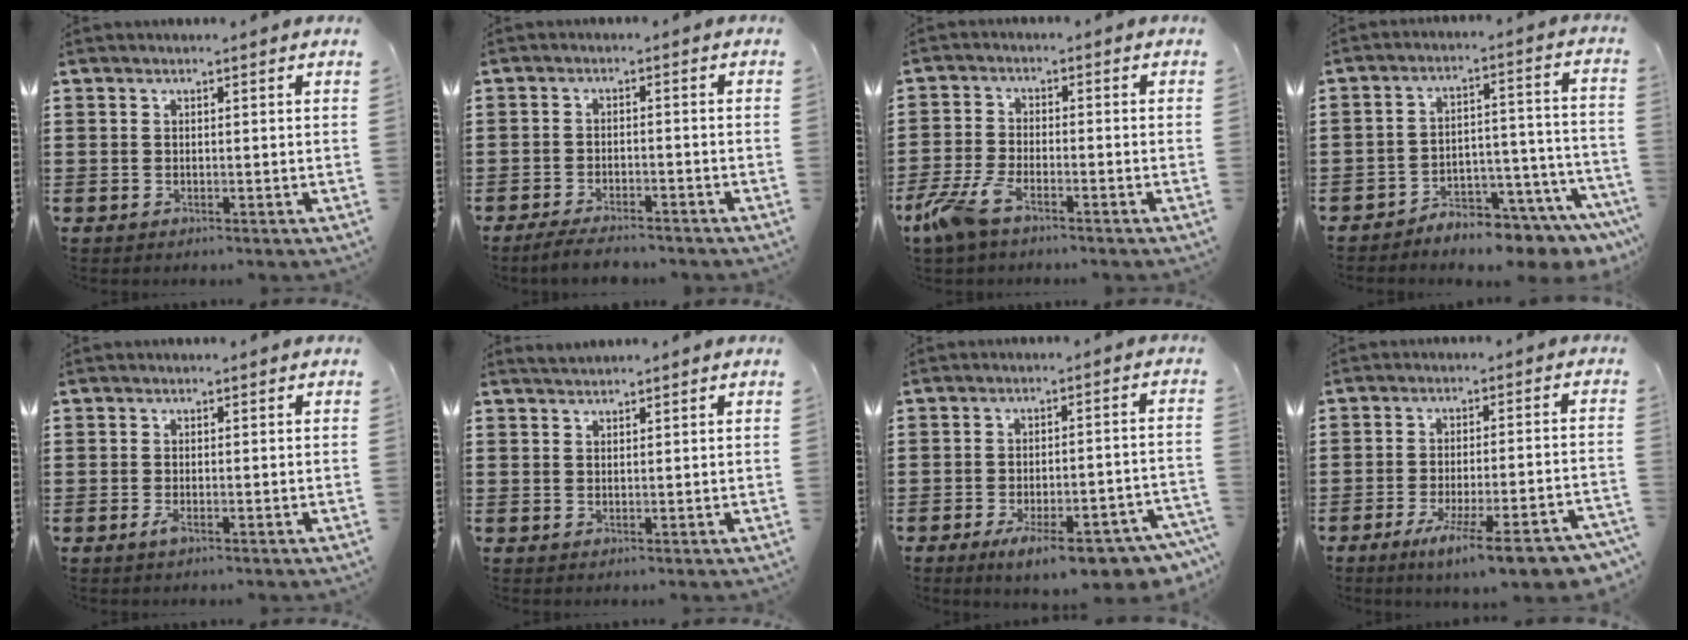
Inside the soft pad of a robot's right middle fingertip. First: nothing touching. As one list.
[{"total": 3.4, "force": [-3.2, 0.3, 1.0], "torque": [-0.024, -0.002, -0.067]}, {"total": 6.2, "force": [-4.1, 1.8, 4.3], "torque": [-0.116, -0.012, -0.084]}, {"total": 5.6, "force": [-5.5, 0.3, 1.1], "torque": [-0.018, 0.008, -0.105]}, {"total": 1.2, "force": [-0.5, 0.2, 1.0], "torque": [-0.027, -0.007, -0.011]}, {"total": 1.2, "force": [1.2, 0.1, 0.2], "torque": [-0.007, 0.000, 0.024]}, {"total": 8.6, "force": [-5.7, 1.9, 6.2], "torque": [-0.096, 0.004, -0.096]}, {"total": 9.4, "force": [-6.7, 0.6, 6.5], "torque": [-0.103, -0.002, -0.118]}]